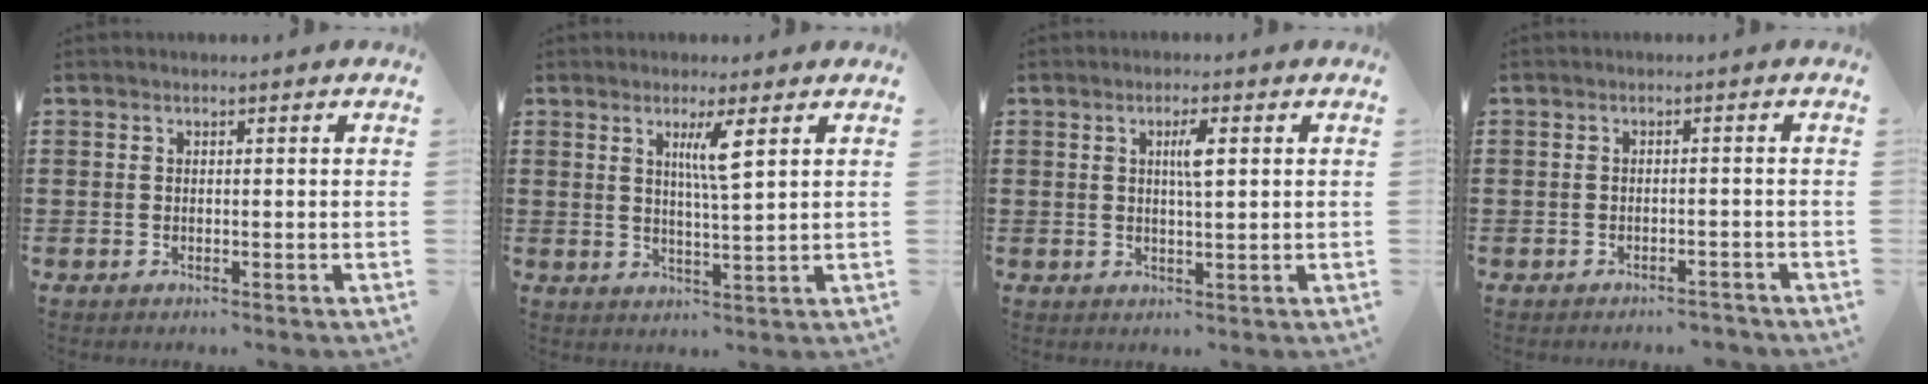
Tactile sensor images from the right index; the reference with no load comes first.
{"total": 4.4, "force": [2.0, 0.0, 4.0], "torque": [-0.075, -0.005, 0.029]}
{"total": 3.1, "force": [0.8, 0.5, 3.0], "torque": [-0.059, 0.005, 0.010]}
{"total": 1.7, "force": [-1.7, 0.2, 0.3], "torque": [-0.010, 0.000, -0.035]}